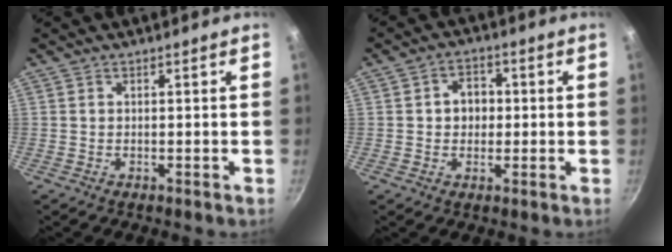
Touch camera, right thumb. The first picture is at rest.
{"total": 5.2, "force": [0.3, 4.3, 2.9], "torque": [-0.016, 0.008, -0.001]}